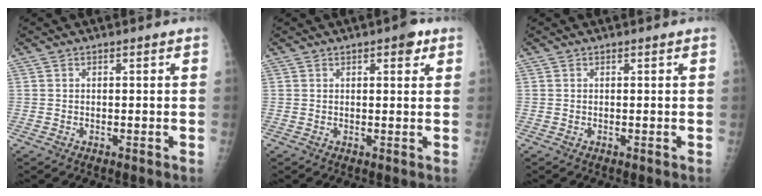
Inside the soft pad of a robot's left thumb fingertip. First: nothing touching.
{"total": 2.9, "force": [1.6, 1.3, 2.0], "torque": [-0.013, -0.003, 0.016]}
{"total": 0.0}